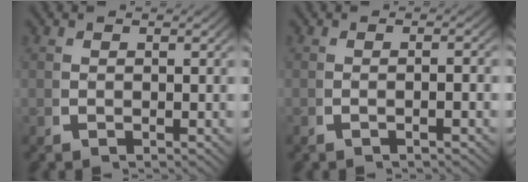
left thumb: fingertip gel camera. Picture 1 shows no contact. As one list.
[{"total": 1.3, "force": [-0.5, -0.1, 1.2], "torque": [-0.022, 0.006, -0.011]}]